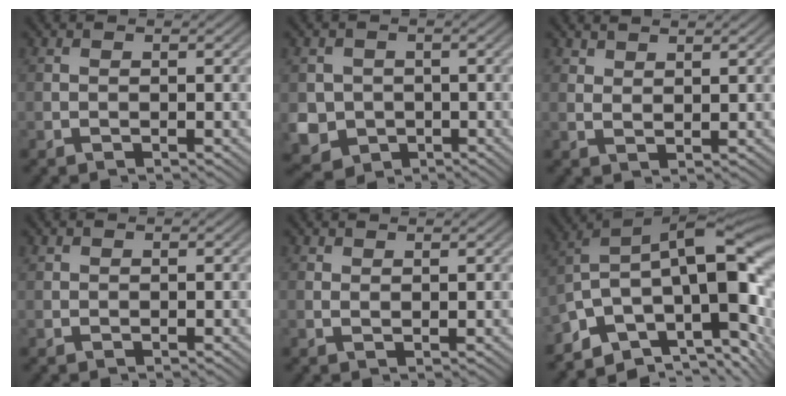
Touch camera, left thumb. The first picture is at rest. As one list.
[{"total": 4.8, "force": [-0.9, 4.5, 1.4], "torque": [-0.043, -0.020, -0.025]}, {"total": 1.6, "force": [1.5, 0.3, 0.5], "torque": [-0.014, -0.004, 0.032]}, {"total": 0.6, "force": [0.4, 0.5, 0.1], "torque": [-0.003, -0.002, 0.008]}, {"total": 0.9, "force": [0.8, 0.1, 0.3], "torque": [-0.010, -0.002, 0.017]}, {"total": 14.8, "force": [-2.1, 8.4, 12.1], "torque": [-0.219, -0.011, -0.030]}]